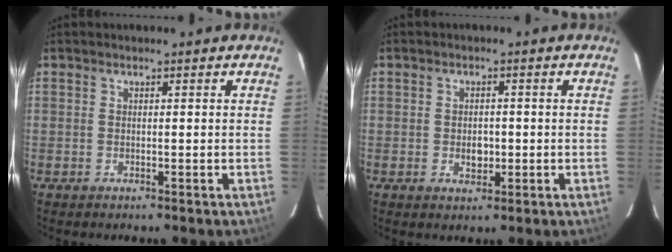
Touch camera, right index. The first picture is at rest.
{"total": 2.9, "force": [-0.5, 2.1, 1.9], "torque": [-0.033, 0.001, -0.007]}